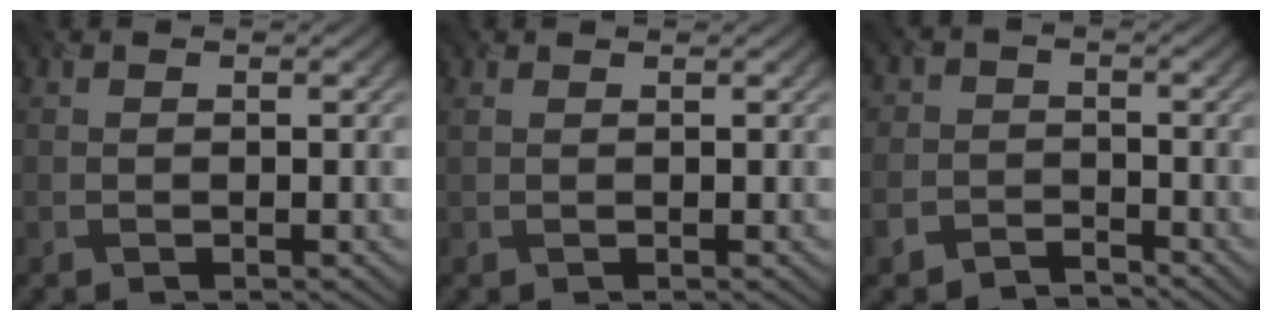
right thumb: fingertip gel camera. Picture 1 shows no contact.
{"total": 0.8, "force": [0.8, -0.2, -0.1], "torque": [-0.006, 0.002, 0.012]}
{"total": 3.9, "force": [-3.1, 2.3, 0.5], "torque": [-0.011, -0.006, -0.072]}